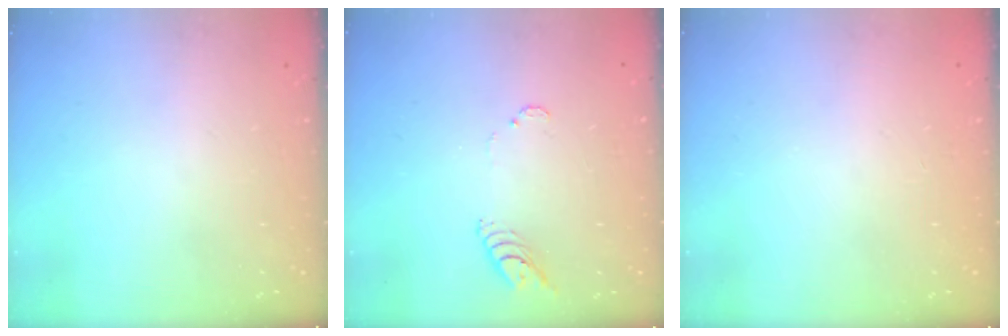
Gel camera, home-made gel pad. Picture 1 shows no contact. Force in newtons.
{"total": 4.7, "press": 4.7, "slide": 0.5}
{"total": 0.0}